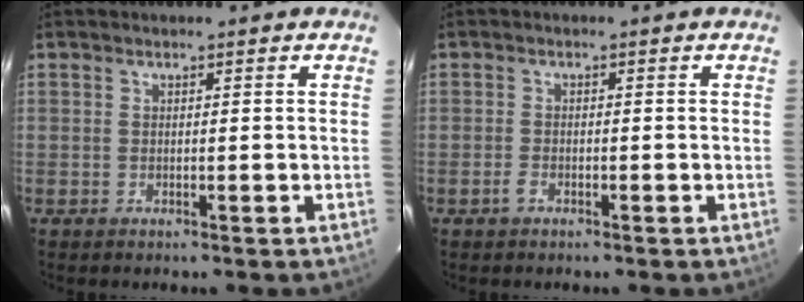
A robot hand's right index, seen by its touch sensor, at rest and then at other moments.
{"total": 0.9, "force": [-0.6, 0.4, 0.6], "torque": [-0.014, -0.001, -0.009]}